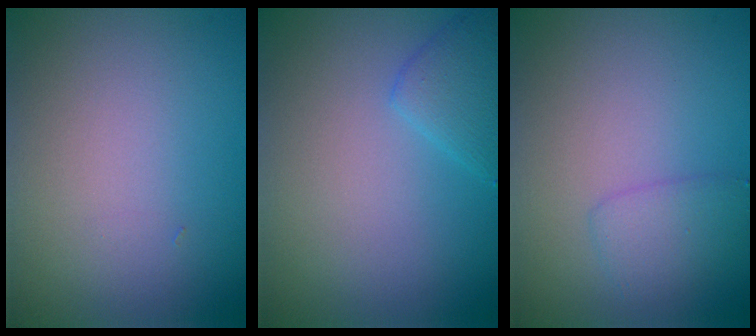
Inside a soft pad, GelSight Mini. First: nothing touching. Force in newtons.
{"total": 2.2, "press": 2.2, "slide": 0.2}
{"total": 1.7, "press": 1.7, "slide": 0.1}